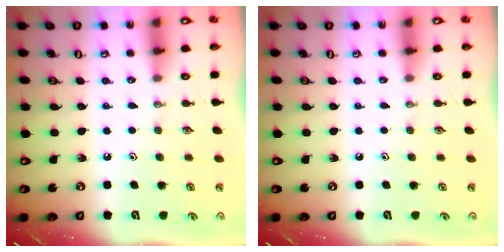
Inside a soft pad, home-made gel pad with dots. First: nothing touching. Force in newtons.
{"total": 0.0}